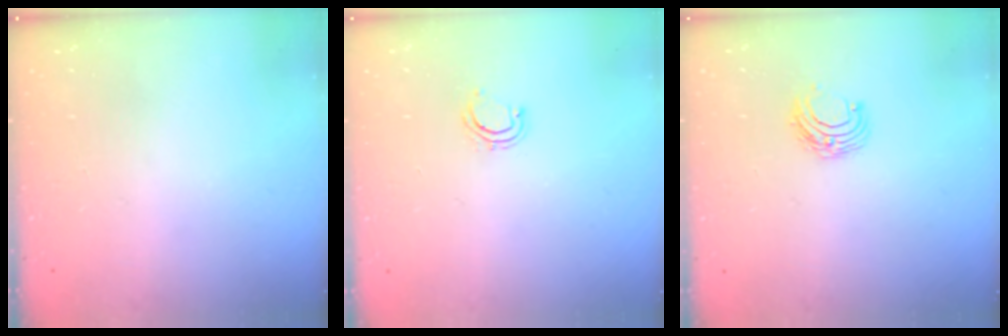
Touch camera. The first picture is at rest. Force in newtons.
{"total": 4.2, "press": 4.0, "slide": 1.2}
{"total": 6.0, "press": 5.9, "slide": 0.6}